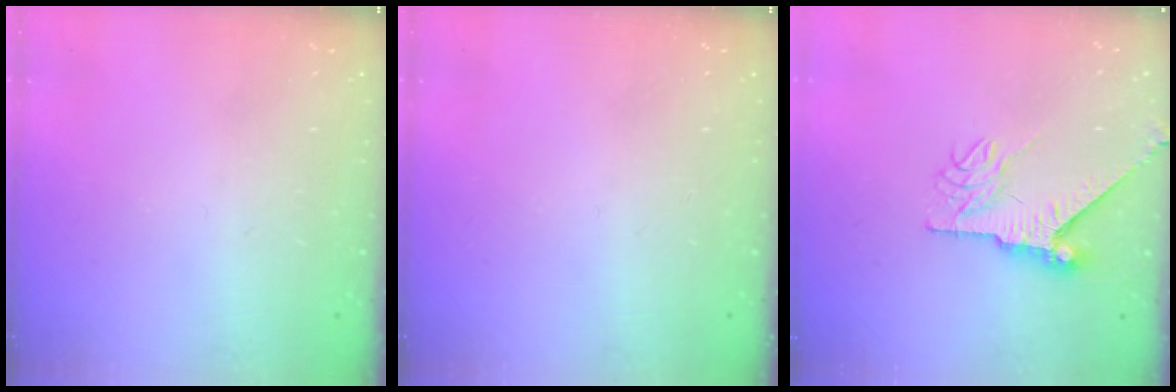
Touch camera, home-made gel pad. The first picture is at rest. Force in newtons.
{"total": 0.0}
{"total": 8.4, "press": 8.4, "slide": 0.5}